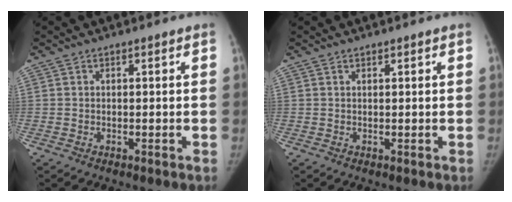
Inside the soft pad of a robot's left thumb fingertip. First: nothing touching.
{"total": 0.0}